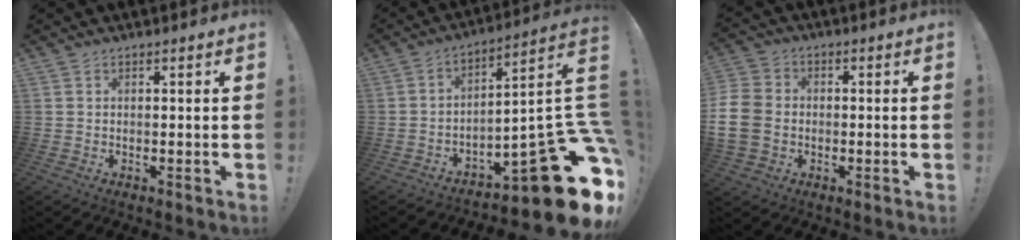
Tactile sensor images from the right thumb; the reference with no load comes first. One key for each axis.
{"total": 21.1, "fx": -10.1, "fy": 6.0, "fz": 17.6, "tx": -0.173, "ty": 0.022, "tz": -0.151}
{"total": 10.9, "fx": -2.2, "fy": 8.8, "fz": 6.1, "tx": -0.124, "ty": 0.015, "tz": -0.042}